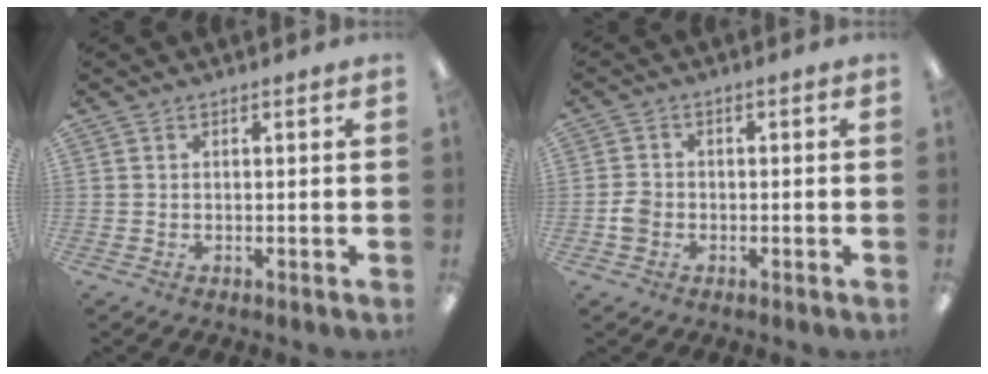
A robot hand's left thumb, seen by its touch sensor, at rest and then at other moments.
{"total": 3.3, "force": [-1.1, 2.7, 1.6], "torque": [-0.026, 0.009, -0.022]}